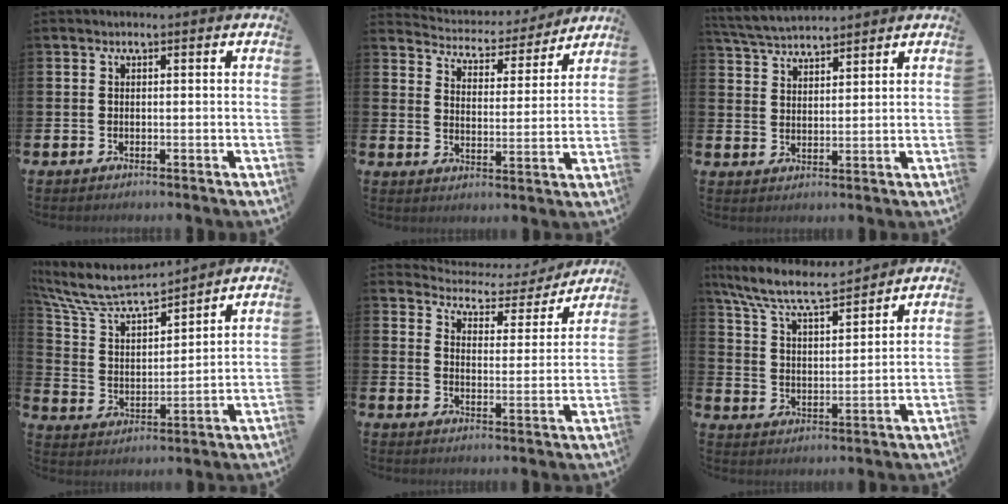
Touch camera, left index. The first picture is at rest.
{"total": 4.8, "force": [4.6, 1.3, 0.3], "torque": [-0.027, -0.043, 0.072]}
{"total": 4.4, "force": [4.4, 0.6, 0.5], "torque": [-0.032, -0.020, 0.080]}
{"total": 8.5, "force": [7.8, 1.8, 2.8], "torque": [-0.099, -0.054, 0.136]}
{"total": 3.9, "force": [3.7, 1.2, 0.4], "torque": [-0.026, -0.038, 0.054]}
{"total": 8.3, "force": [7.7, 1.0, 3.0], "torque": [-0.089, -0.048, 0.134]}